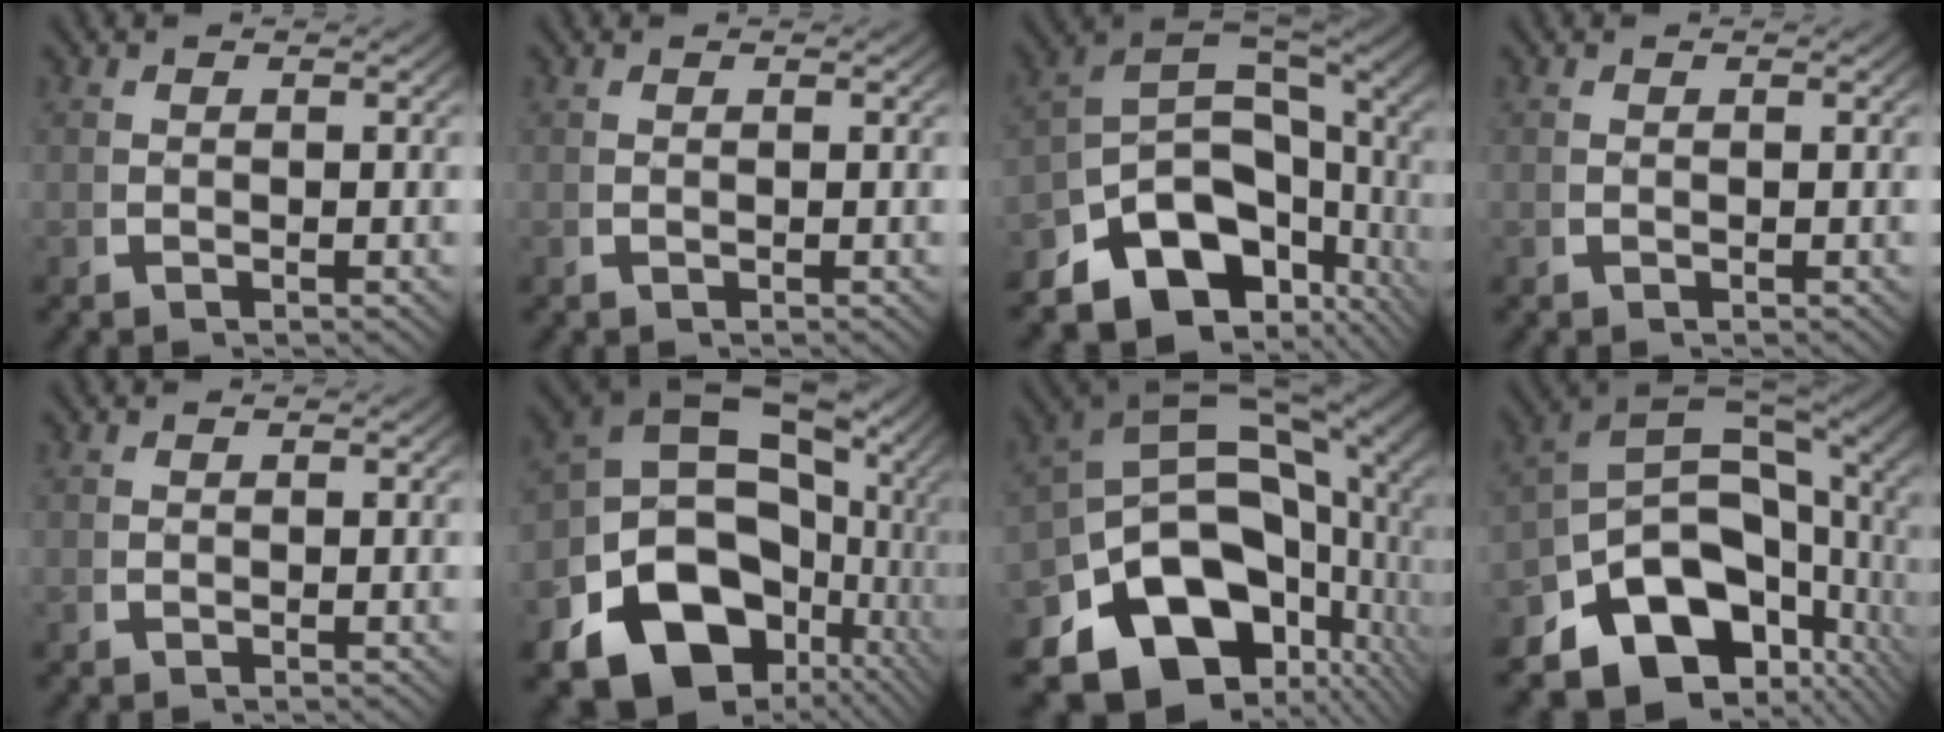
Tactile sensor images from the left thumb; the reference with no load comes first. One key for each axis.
{"total": 0.0}
{"total": 15.3, "fx": -1.8, "fy": 10.7, "fz": 10.8, "tx": -0.187, "ty": -0.041, "tz": -0.018}
{"total": 0.0}
{"total": 0.0}
{"total": 18.1, "fx": -2.1, "fy": 13.2, "fz": 12.3, "tx": -0.223, "ty": -0.052, "tz": -0.026}
{"total": 20.0, "fx": -2.0, "fy": 14.4, "fz": 13.8, "tx": -0.234, "ty": -0.044, "tz": -0.024}
{"total": 17.1, "fx": -1.8, "fy": 11.9, "fz": 12.1, "tx": -0.195, "ty": -0.038, "tz": -0.020}